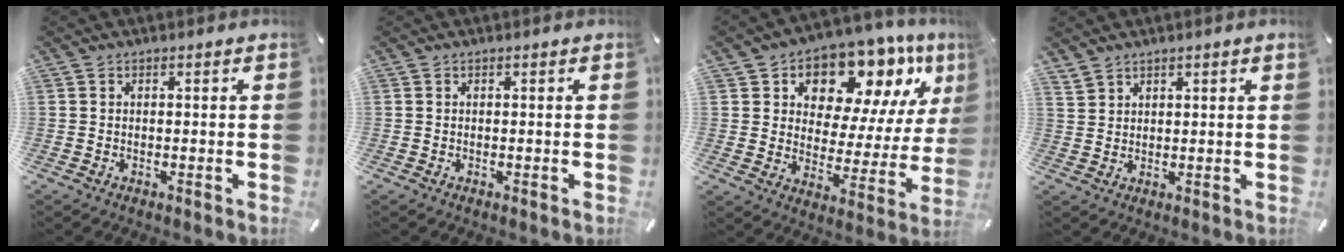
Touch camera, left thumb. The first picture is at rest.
{"total": 0.0}
{"total": 13.0, "force": [9.5, 7.3, 5.0], "torque": [-0.081, -0.085, 0.164]}
{"total": 2.1, "force": [2.0, 0.6, 0.3], "torque": [-0.008, -0.005, 0.040]}